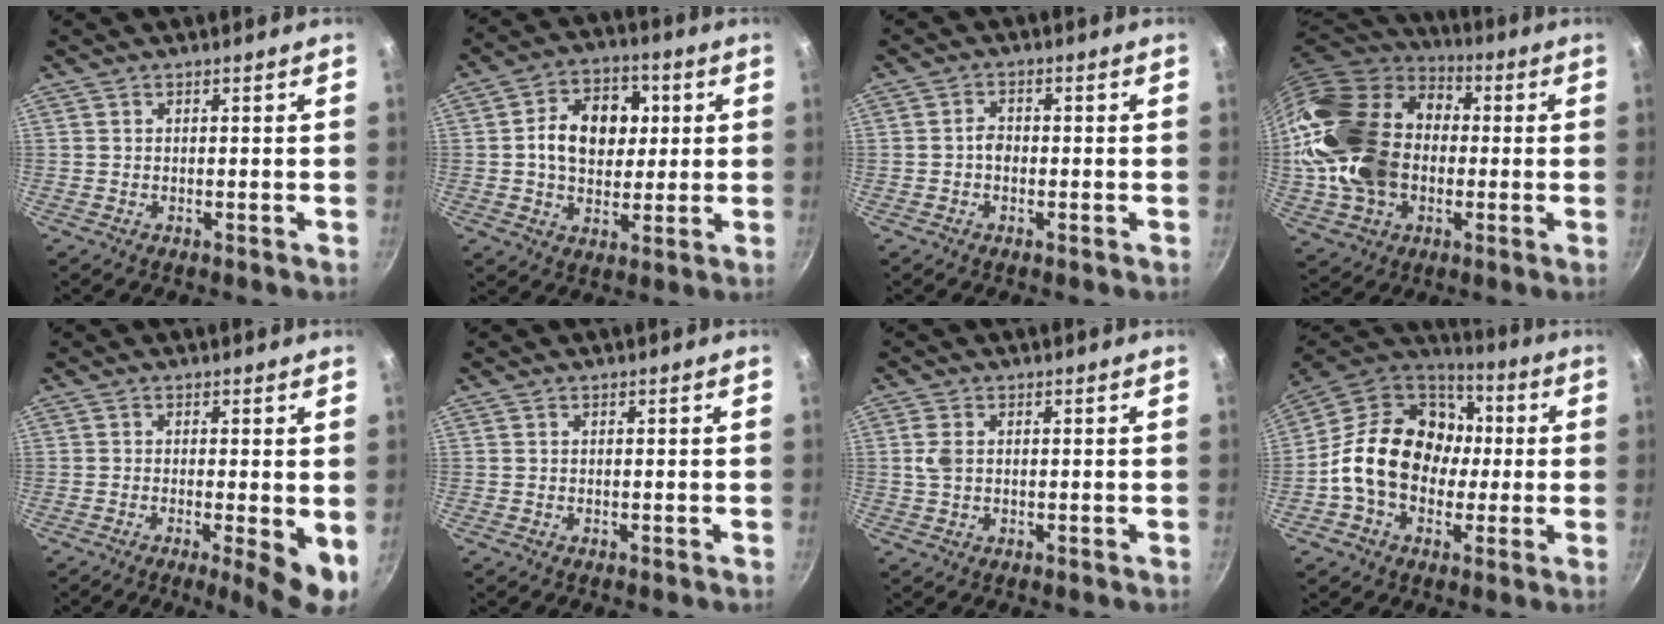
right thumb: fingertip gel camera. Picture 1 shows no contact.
{"total": 13.3, "force": [1.8, 9.8, 8.7], "torque": [-0.098, 0.010, 0.019]}
{"total": 2.4, "force": [-0.5, 1.8, 1.5], "torque": [-0.015, 0.013, -0.010]}
{"total": 27.2, "force": [0.3, 20.0, 18.4], "torque": [-0.349, 0.049, 0.013]}
{"total": 6.8, "force": [-1.2, 1.4, 6.6], "torque": [-0.090, -0.011, -0.015]}
{"total": 0.0}
{"total": 3.0, "force": [0.4, 2.0, 2.2], "torque": [-0.049, 0.003, 0.007]}
{"total": 21.5, "force": [-0.5, 16.6, 13.7], "torque": [-0.204, 0.047, -0.017]}